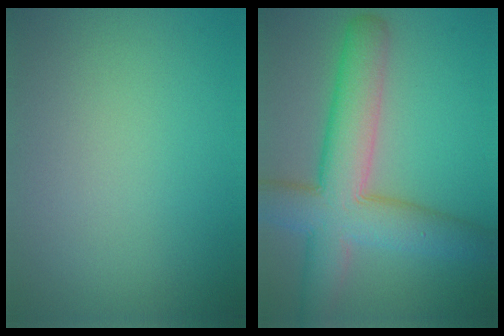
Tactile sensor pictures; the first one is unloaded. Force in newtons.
{"total": 8.9, "press": 8.9, "slide": 0.3}